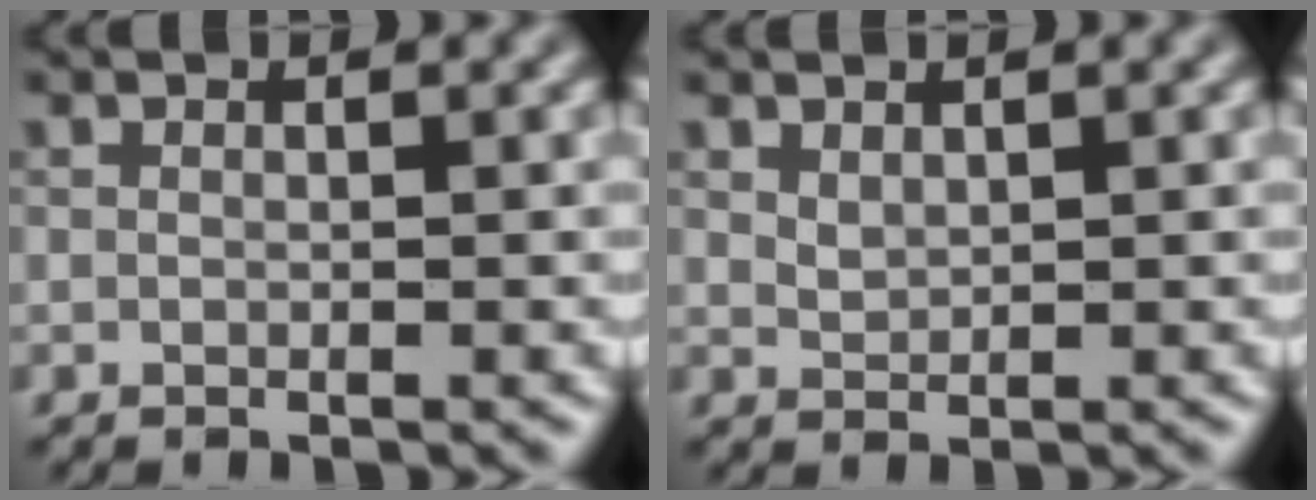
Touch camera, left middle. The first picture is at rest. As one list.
[{"total": 1.0, "force": [0.7, 0.5, 0.4], "torque": [-0.014, 0.000, 0.020]}]